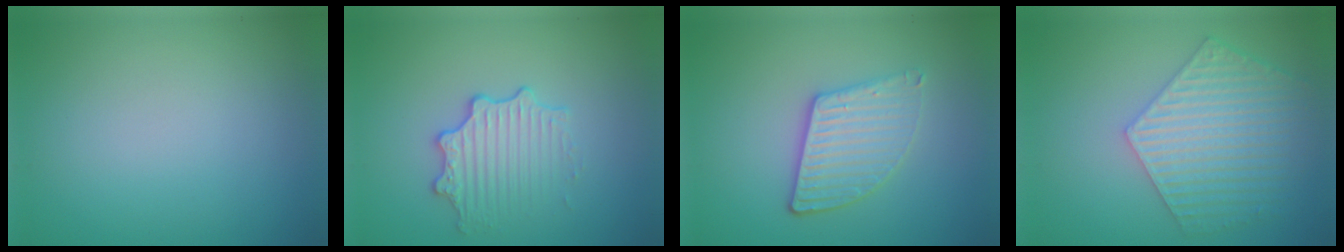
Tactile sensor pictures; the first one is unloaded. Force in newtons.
{"total": 3.0, "press": 2.7, "slide": 1.1}
{"total": 3.8, "press": 3.2, "slide": 1.9}
{"total": 6.4, "press": 4.9, "slide": 4.2}